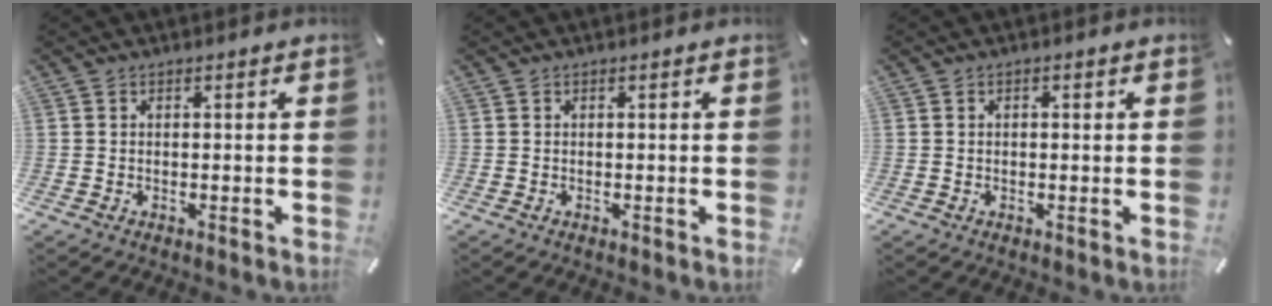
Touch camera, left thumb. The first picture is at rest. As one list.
[{"total": 0.0}, {"total": 0.8, "force": [0.1, 0.5, 0.6], "torque": [-0.012, 0.003, 0.000]}]